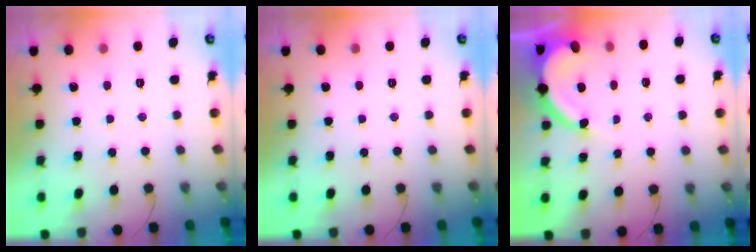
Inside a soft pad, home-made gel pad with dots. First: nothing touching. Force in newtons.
{"total": 0.0}
{"total": 6.7, "press": 6.7, "slide": 0.2}